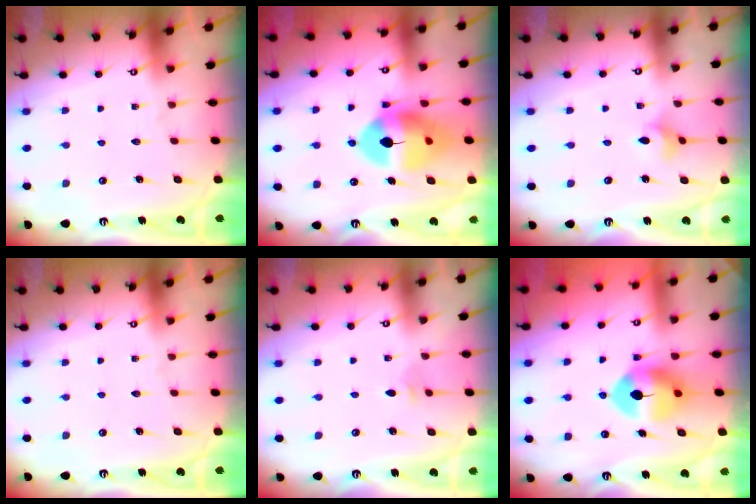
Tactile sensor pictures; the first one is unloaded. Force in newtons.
{"total": 14.4, "press": 14.3, "slide": 2.2}
{"total": 3.4, "press": 3.3, "slide": 0.6}
{"total": 0.0}
{"total": 2.6, "press": 2.5, "slide": 0.5}
{"total": 8.7, "press": 8.5, "slide": 1.5}